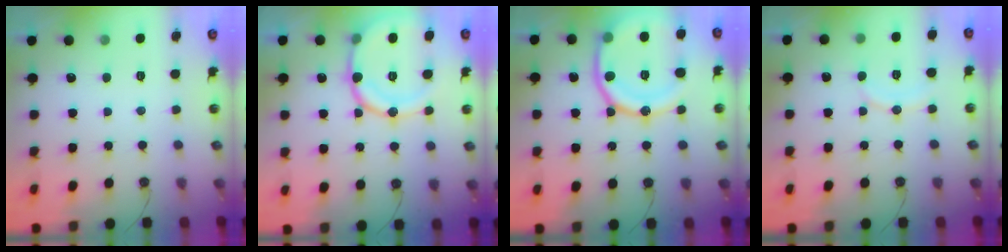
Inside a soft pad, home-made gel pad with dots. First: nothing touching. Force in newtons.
{"total": 16.9, "press": 16.8, "slide": 1.9}
{"total": 19.6, "press": 19.5, "slide": 2.1}
{"total": 6.3, "press": 6.3, "slide": 0.7}